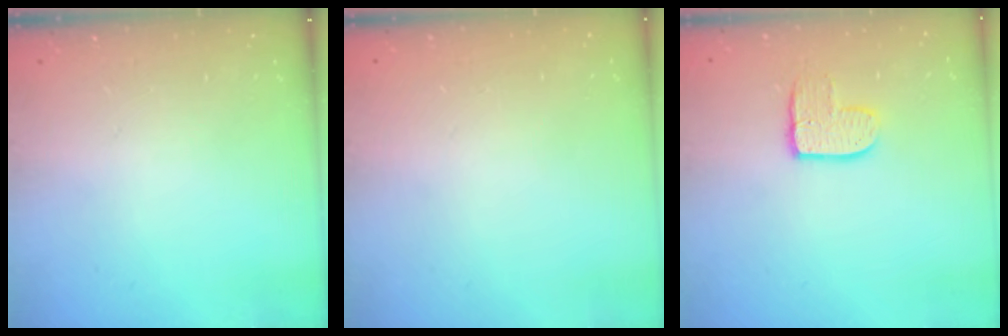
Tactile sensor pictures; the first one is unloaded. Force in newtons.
{"total": 0.0}
{"total": 8.5, "press": 8.4, "slide": 0.5}